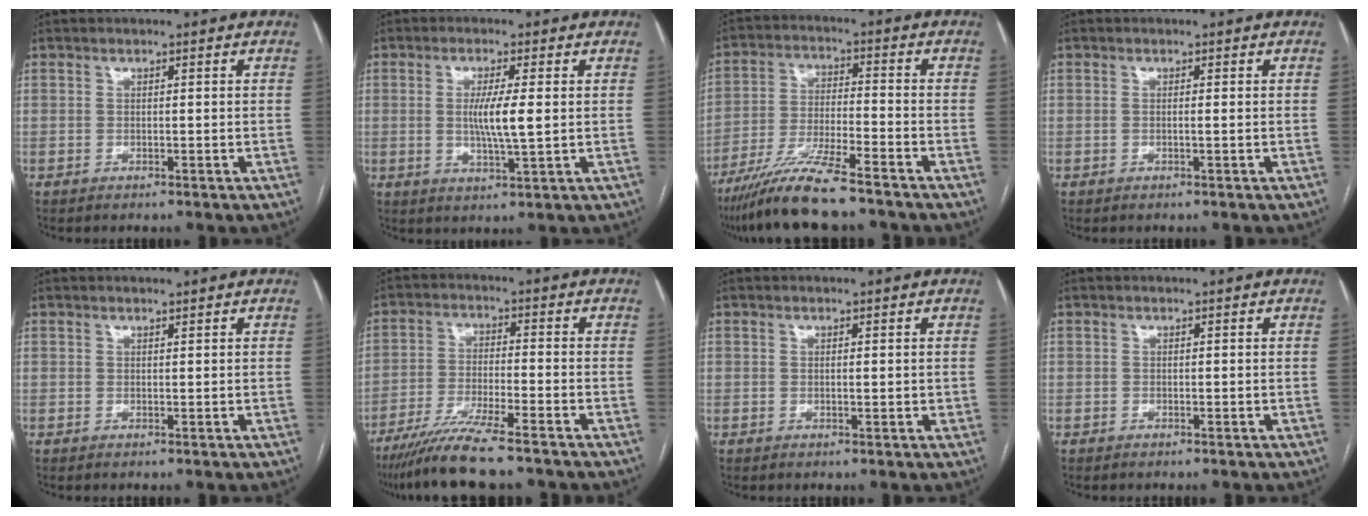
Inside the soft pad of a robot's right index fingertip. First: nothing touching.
{"total": 5.8, "force": [0.4, 0.2, 5.8], "torque": [-0.109, -0.009, 0.006]}
{"total": 11.2, "force": [-9.0, 0.5, 6.7], "torque": [-0.125, -0.026, -0.162]}
{"total": 0.6, "force": [-0.1, -0.1, 0.6], "torque": [-0.012, -0.001, -0.002]}
{"total": 0.7, "force": [0.6, 0.0, 0.2], "torque": [-0.009, 0.001, 0.012]}
{"total": 10.1, "force": [-8.1, 0.1, 6.1], "torque": [-0.104, -0.030, -0.139]}
{"total": 1.0, "force": [0.3, 0.3, 0.9], "torque": [-0.017, -0.001, 0.004]}
{"total": 0.0}